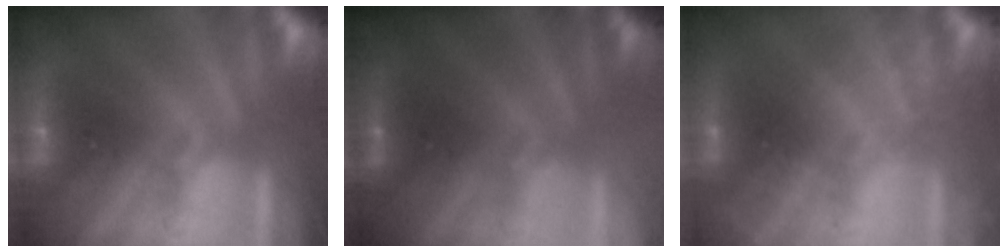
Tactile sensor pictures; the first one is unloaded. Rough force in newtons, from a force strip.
{"total": 2.6}
{"total": 2.2}